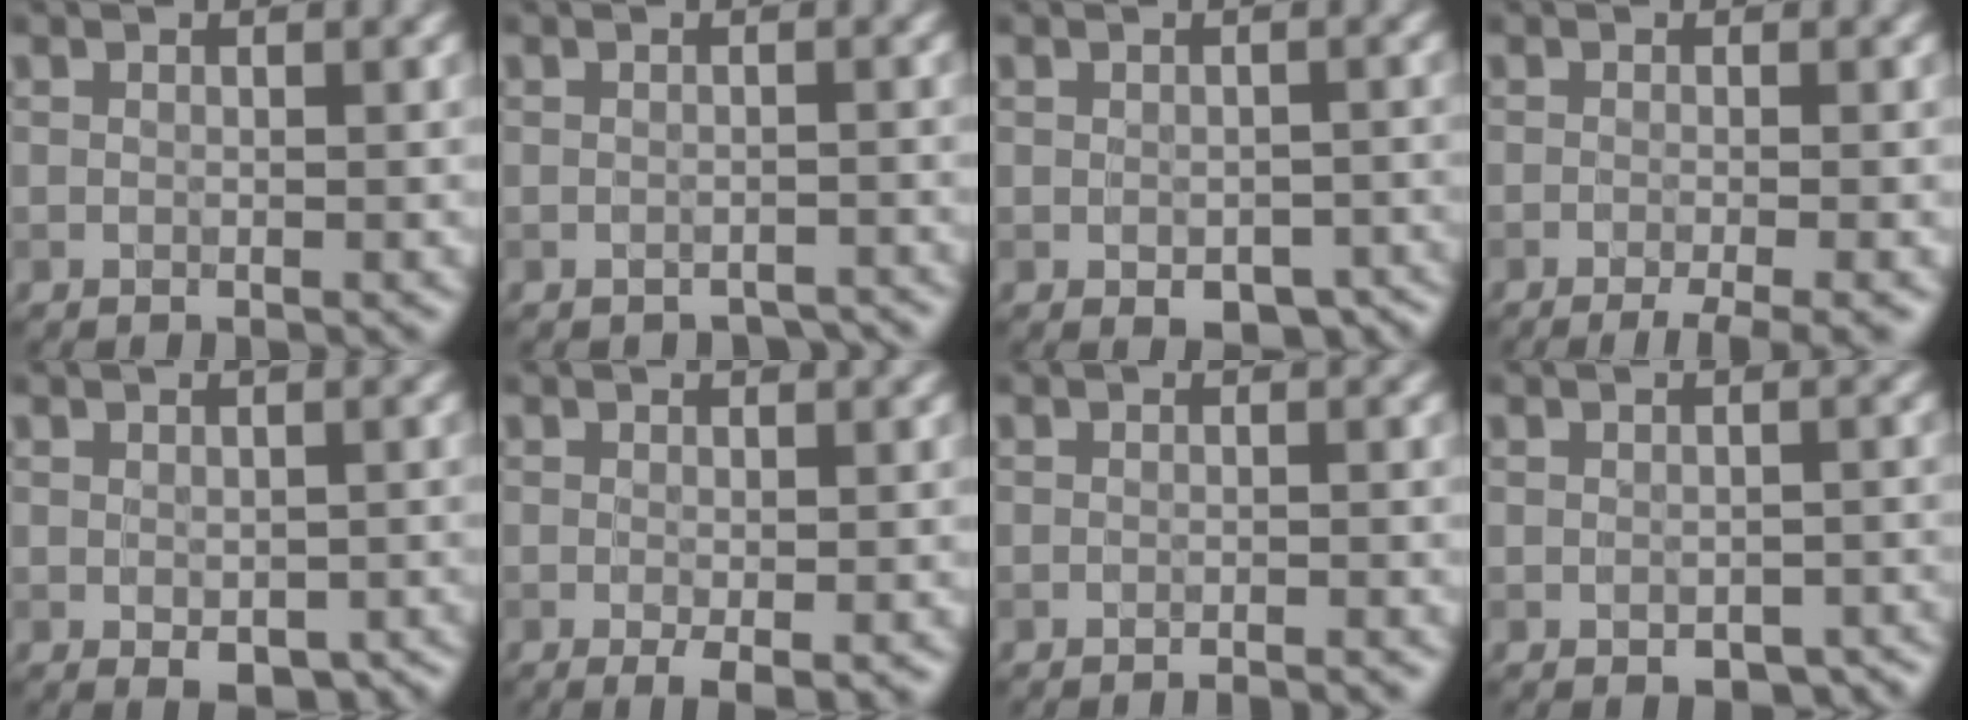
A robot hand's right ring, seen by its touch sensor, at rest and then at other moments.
{"total": 1.3, "force": [-1.2, 0.4, 0.2], "torque": [0.000, -0.004, -0.017]}
{"total": 4.0, "force": [-1.8, 2.3, 2.7], "torque": [-0.029, -0.012, -0.018]}
{"total": 3.9, "force": [-2.3, 0.7, 3.0], "torque": [-0.036, 0.000, -0.037]}
{"total": 3.5, "force": [-1.2, 1.9, 2.6], "torque": [-0.037, -0.015, -0.011]}
{"total": 1.7, "force": [-0.5, 0.3, 1.6], "torque": [-0.030, -0.010, -0.007]}
{"total": 1.2, "force": [-1.1, 0.0, 0.5], "torque": [-0.001, -0.002, -0.018]}
{"total": 2.8, "force": [-1.4, 1.7, 1.8], "torque": [-0.020, -0.010, -0.012]}